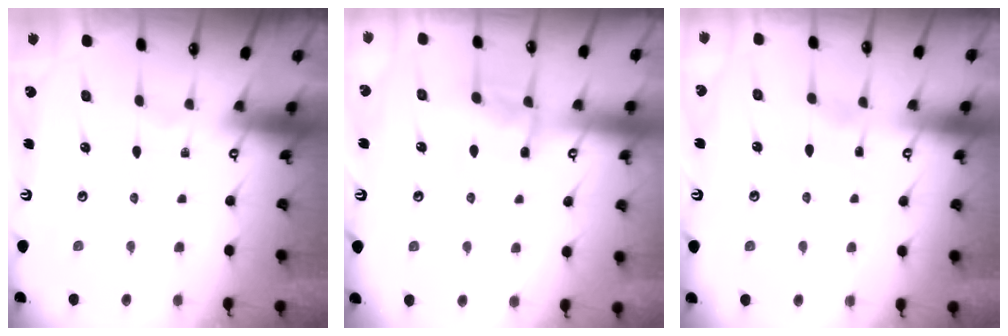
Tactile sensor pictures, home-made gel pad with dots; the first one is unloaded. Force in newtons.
{"total": 8.2, "press": 8.1, "slide": 0.8}
{"total": 3.3, "press": 3.3, "slide": 0.4}